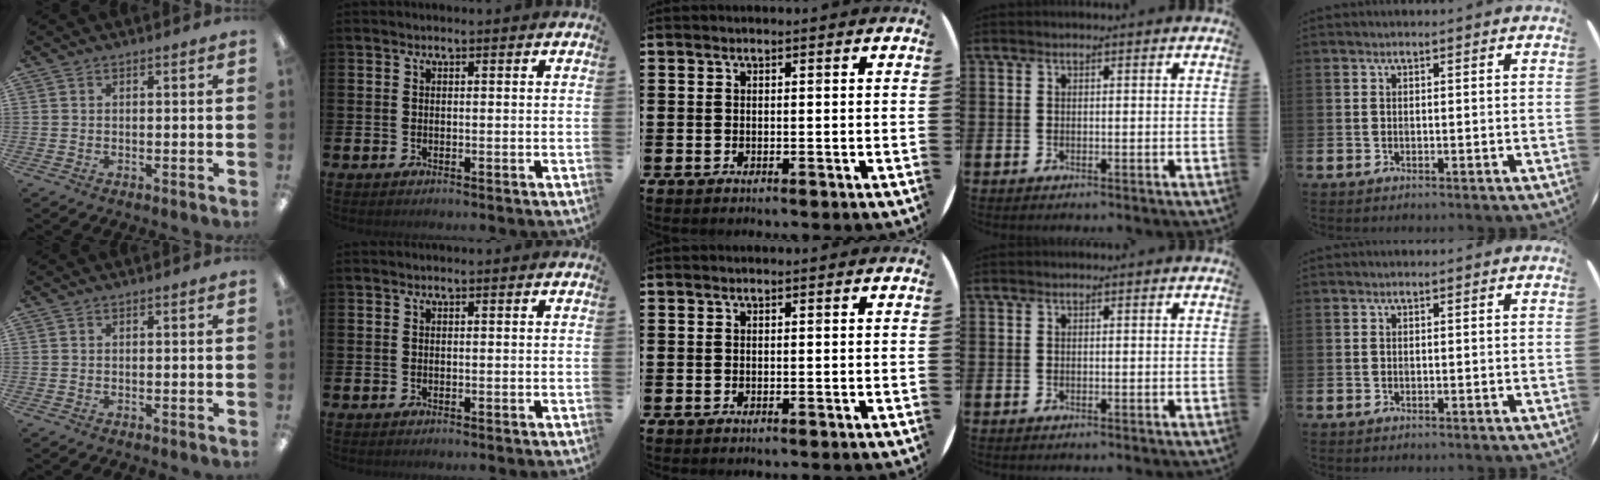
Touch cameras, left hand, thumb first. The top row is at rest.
{}